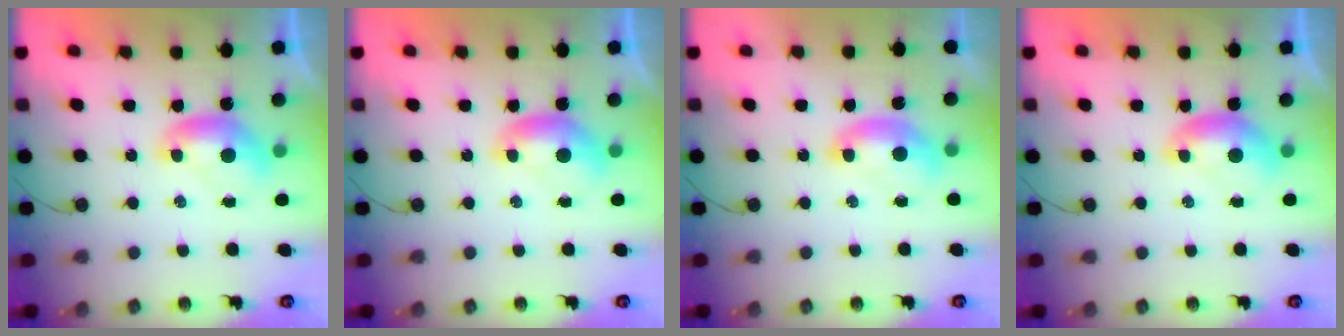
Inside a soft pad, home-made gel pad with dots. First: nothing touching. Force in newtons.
{"total": 0.0}
{"total": 1.4, "press": 1.4, "slide": 0.4}
{"total": 0.0}